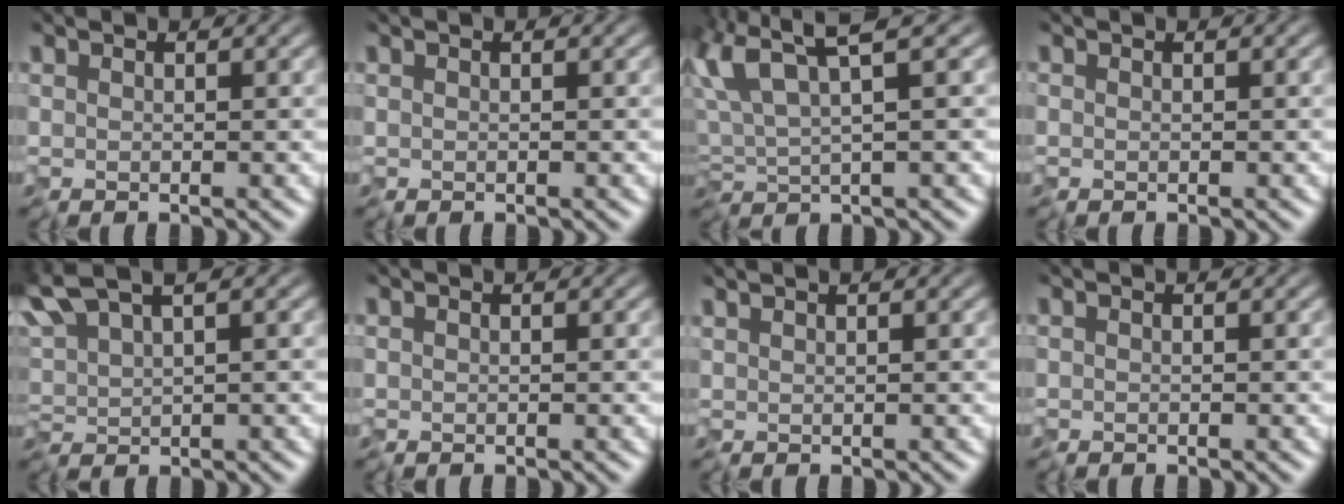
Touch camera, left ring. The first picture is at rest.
{"total": 0.0}
{"total": 4.6, "force": [0.8, 1.3, 4.3], "torque": [-0.096, 0.009, 0.013]}
{"total": 0.6, "force": [-0.5, -0.2, -0.3], "torque": [0.000, -0.003, -0.002]}
{"total": 2.7, "force": [1.8, 0.6, 1.9], "torque": [-0.054, 0.018, 0.040]}
{"total": 0.0}
{"total": 1.3, "force": [0.8, 0.5, 0.8], "torque": [-0.010, 0.012, 0.003]}
{"total": 0.0}